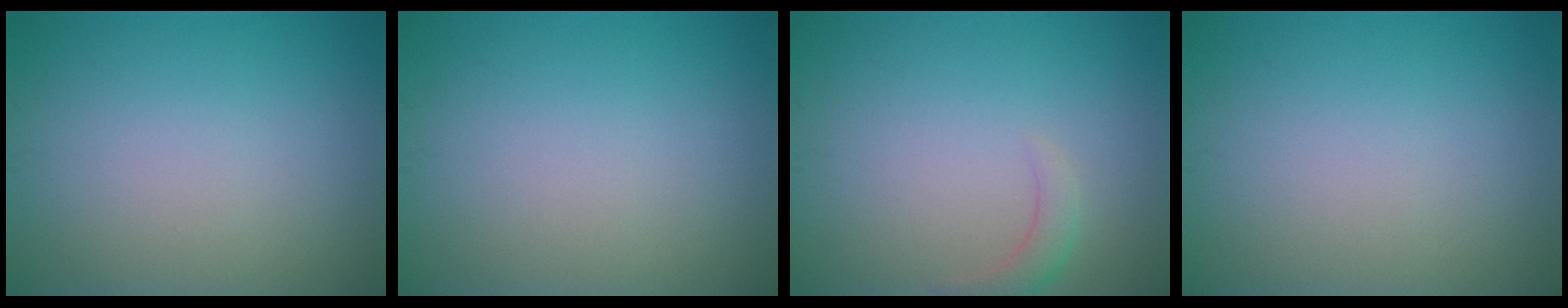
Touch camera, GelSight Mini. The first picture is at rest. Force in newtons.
{"total": 0.0}
{"total": 1.6, "press": 1.6, "slide": 0.3}
{"total": 0.0}